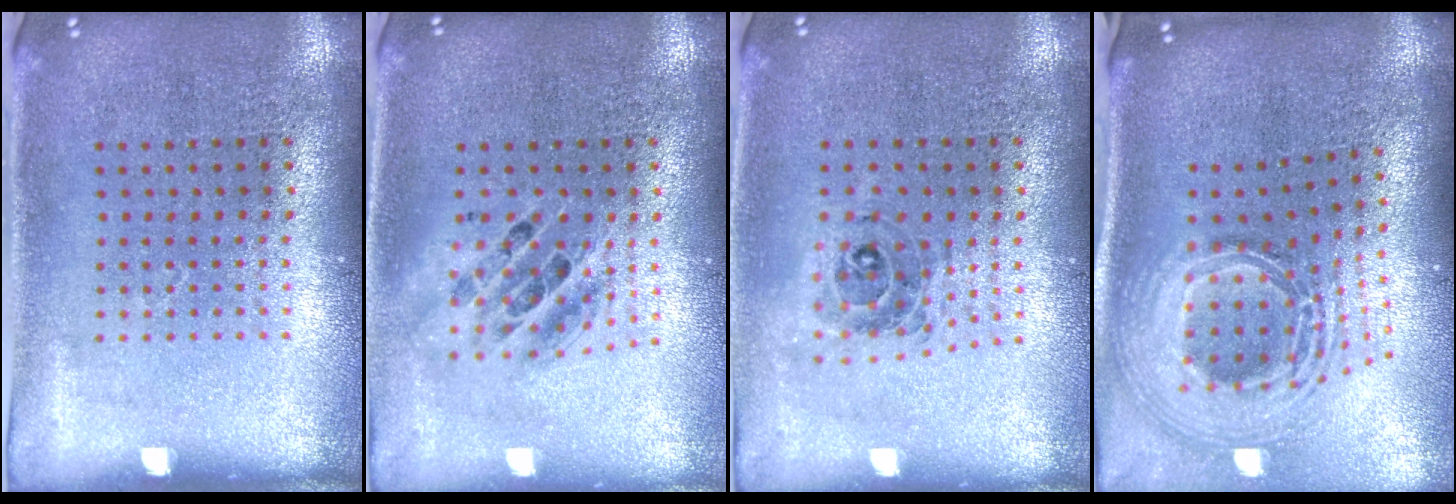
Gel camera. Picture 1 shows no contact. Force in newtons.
{"total": 1.5, "press": 1.3, "slide": 0.8}
{"total": 0.7, "press": 0.7, "slide": 0.2}
{"total": 3.0, "press": 2.0, "slide": 2.2}